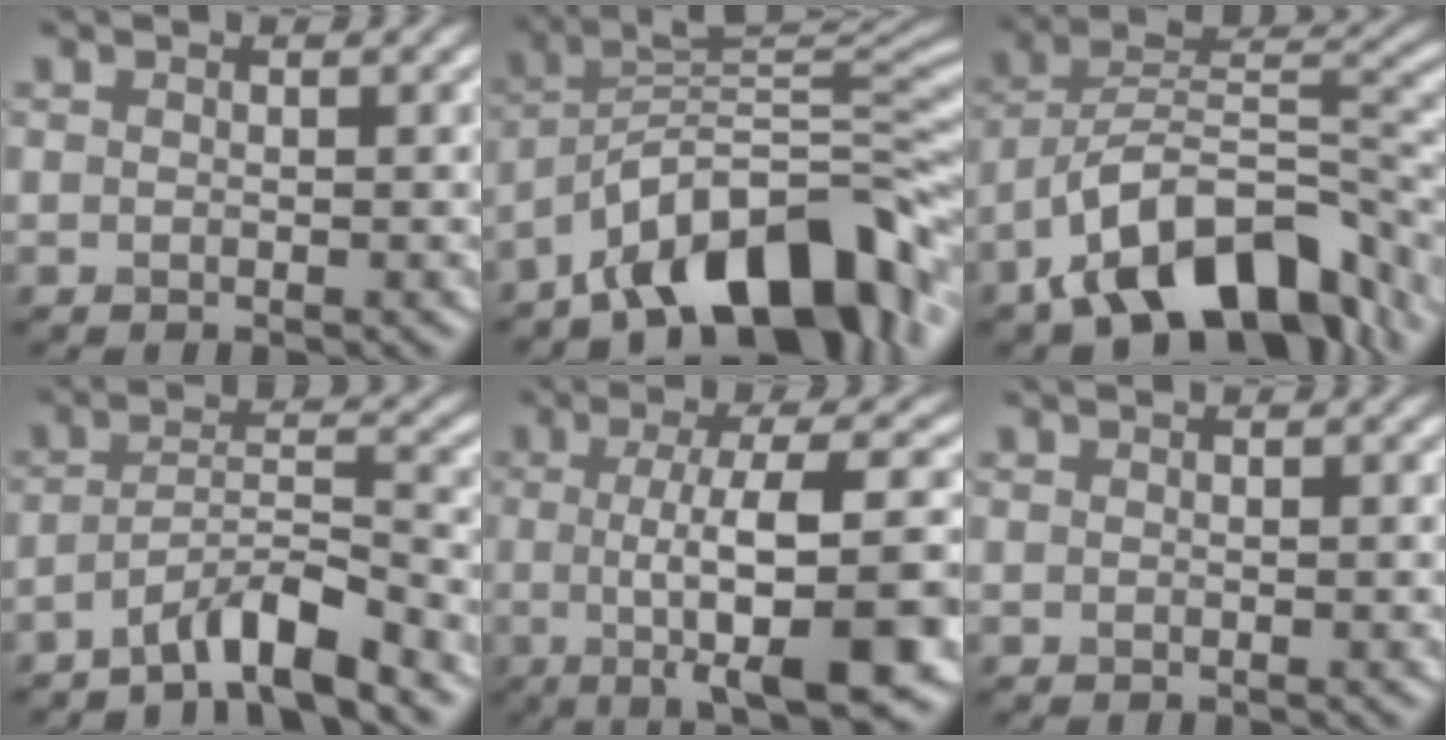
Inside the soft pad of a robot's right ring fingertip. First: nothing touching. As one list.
[{"total": 11.9, "force": [-6.9, 4.4, 8.7], "torque": [-0.114, 0.022, -0.128]}, {"total": 12.3, "force": [-7.4, 5.6, 8.0], "torque": [-0.127, 0.009, -0.141]}, {"total": 5.5, "force": [-4.2, 0.7, 3.6], "torque": [-0.057, 0.011, -0.077]}, {"total": 12.1, "force": [-2.1, 3.2, 11.5], "torque": [-0.145, 0.005, -0.038]}, {"total": 0.0}]